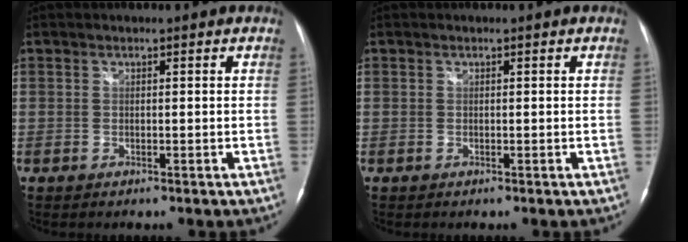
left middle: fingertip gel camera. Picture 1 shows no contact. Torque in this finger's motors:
{"motor_torque": [-0.01, 0.00, 0.01, 0.00]}